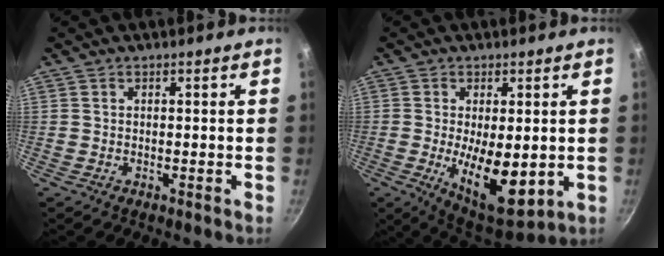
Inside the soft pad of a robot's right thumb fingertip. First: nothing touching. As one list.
[{"total": 13.4, "force": [-1.4, 6.0, 11.9], "torque": [-0.168, -0.019, -0.006]}]